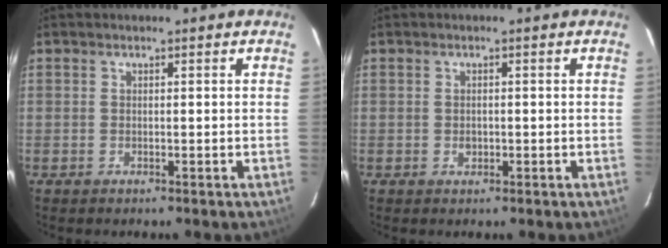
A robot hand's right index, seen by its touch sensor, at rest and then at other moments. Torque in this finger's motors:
{"motor_torque": [0.16, 0.11, 0.18, 0.02]}